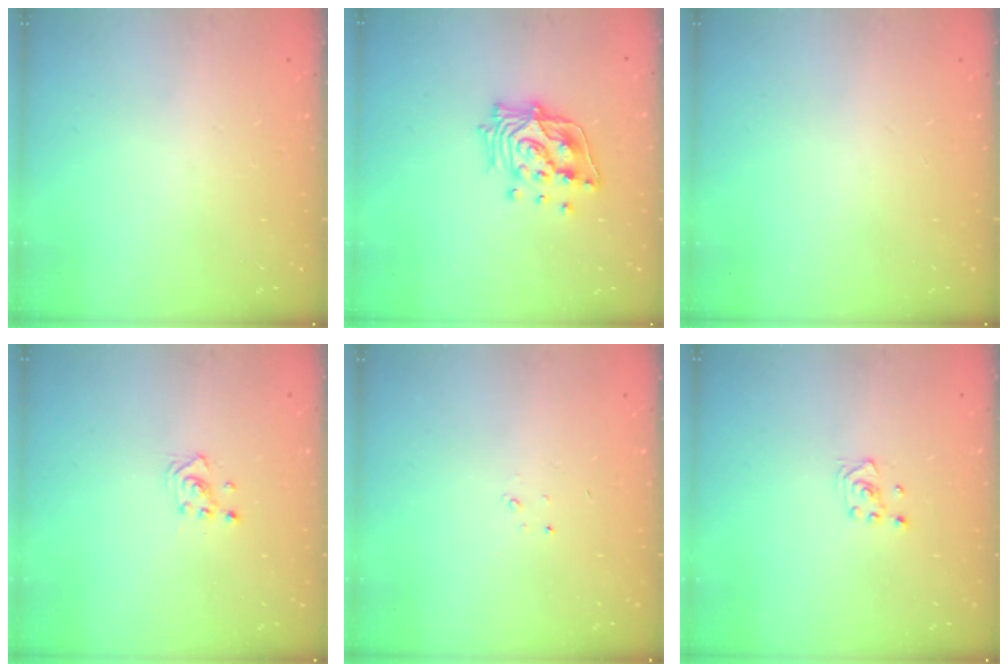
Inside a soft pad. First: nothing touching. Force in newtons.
{"total": 15.2, "press": 15.1, "slide": 2.0}
{"total": 0.0}
{"total": 2.8, "press": 2.8, "slide": 0.3}
{"total": 1.5, "press": 1.5, "slide": 0.2}
{"total": 2.8, "press": 2.6, "slide": 1.0}